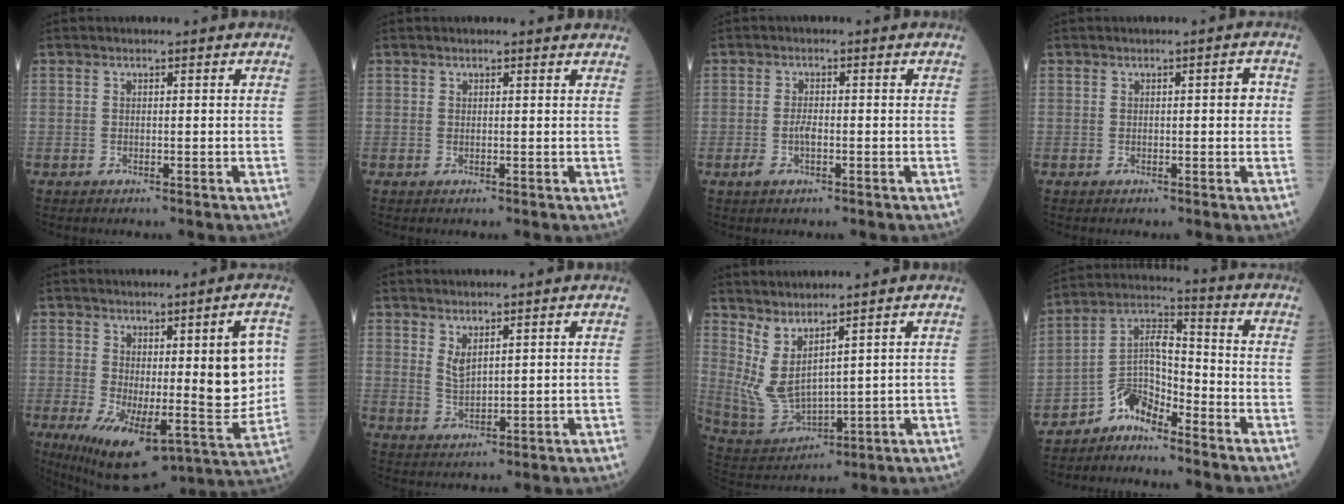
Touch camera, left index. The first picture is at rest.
{"total": 1.0, "force": [1.0, 0.1, -0.1], "torque": [-0.007, -0.007, 0.000]}
{"total": 2.3, "force": [-0.8, 0.9, 2.0], "torque": [-0.046, 0.000, -0.014]}
{"total": 1.9, "force": [0.1, 0.6, 1.8], "torque": [-0.017, 0.004, 0.000]}
{"total": 17.0, "force": [0.4, 4.4, 16.5], "torque": [-0.239, 0.001, 0.023]}
{"total": 2.6, "force": [1.6, 0.9, 1.8], "torque": [-0.044, -0.004, 0.041]}
{"total": 6.6, "force": [3.5, 1.8, 5.3], "torque": [-0.128, -0.019, 0.096]}
{"total": 6.4, "force": [-5.4, 1.9, 2.9], "torque": [-0.057, 0.021, -0.107]}